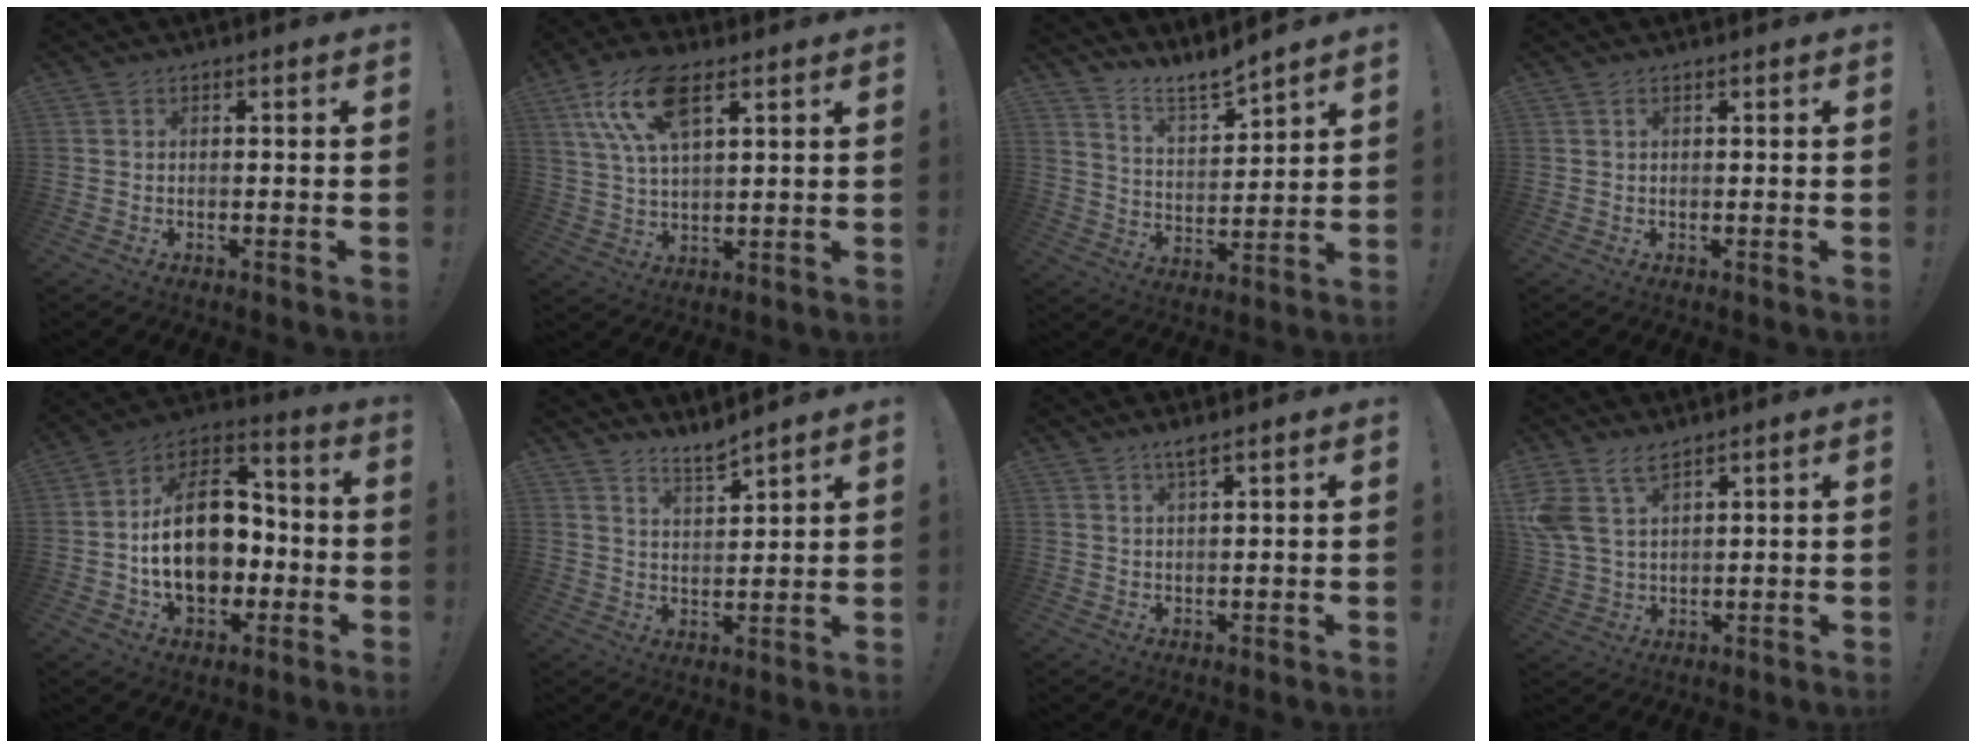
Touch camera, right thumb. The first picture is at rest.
{"total": 14.4, "force": [7.1, 6.3, 10.9], "torque": [-0.218, -0.015, 0.128]}
{"total": 8.8, "force": [8.5, 1.3, 2.2], "torque": [-0.050, -0.075, 0.157]}
{"total": 0.8, "force": [0.4, 0.2, 0.6], "torque": [-0.010, 0.000, 0.007]}
{"total": 20.6, "force": [-2.3, 14.0, 14.9], "torque": [-0.247, 0.023, -0.028]}
{"total": 6.0, "force": [5.6, 0.9, 2.1], "torque": [-0.039, -0.040, 0.102]}
{"total": 3.1, "force": [2.4, 0.2, 2.0], "torque": [-0.033, -0.012, 0.040]}
{"total": 8.7, "force": [5.8, 4.4, 4.8], "torque": [-0.096, -0.020, 0.114]}